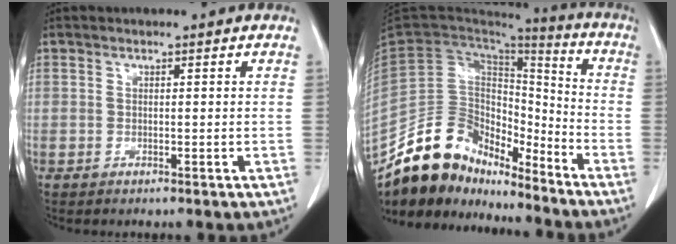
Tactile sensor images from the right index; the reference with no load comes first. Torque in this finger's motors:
{"motor_torque": [-0.41, -0.64, -0.31, -0.21]}